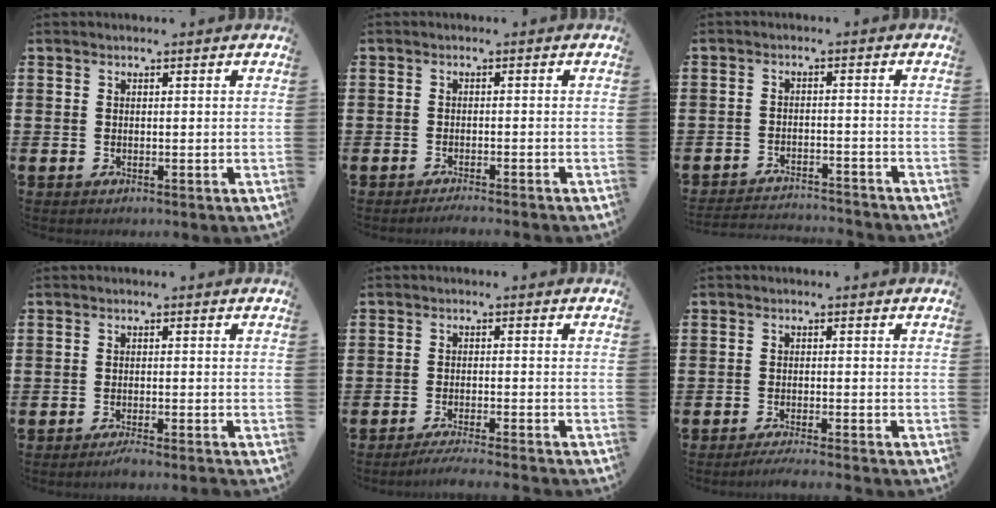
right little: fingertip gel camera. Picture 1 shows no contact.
{"total": 1.2, "force": [-1.1, -0.2, 0.3], "torque": [-0.003, -0.001, -0.021]}
{"total": 2.7, "force": [-2.7, 0.0, -0.1], "torque": [-0.004, 0.001, -0.058]}
{"total": 1.5, "force": [-1.3, -0.1, 0.7], "torque": [-0.011, 0.001, -0.025]}
{"total": 2.4, "force": [-2.2, -0.4, 0.9], "torque": [-0.014, 0.001, -0.044]}
{"total": 1.7, "force": [-1.6, -0.2, 0.7], "torque": [-0.009, 0.001, -0.030]}